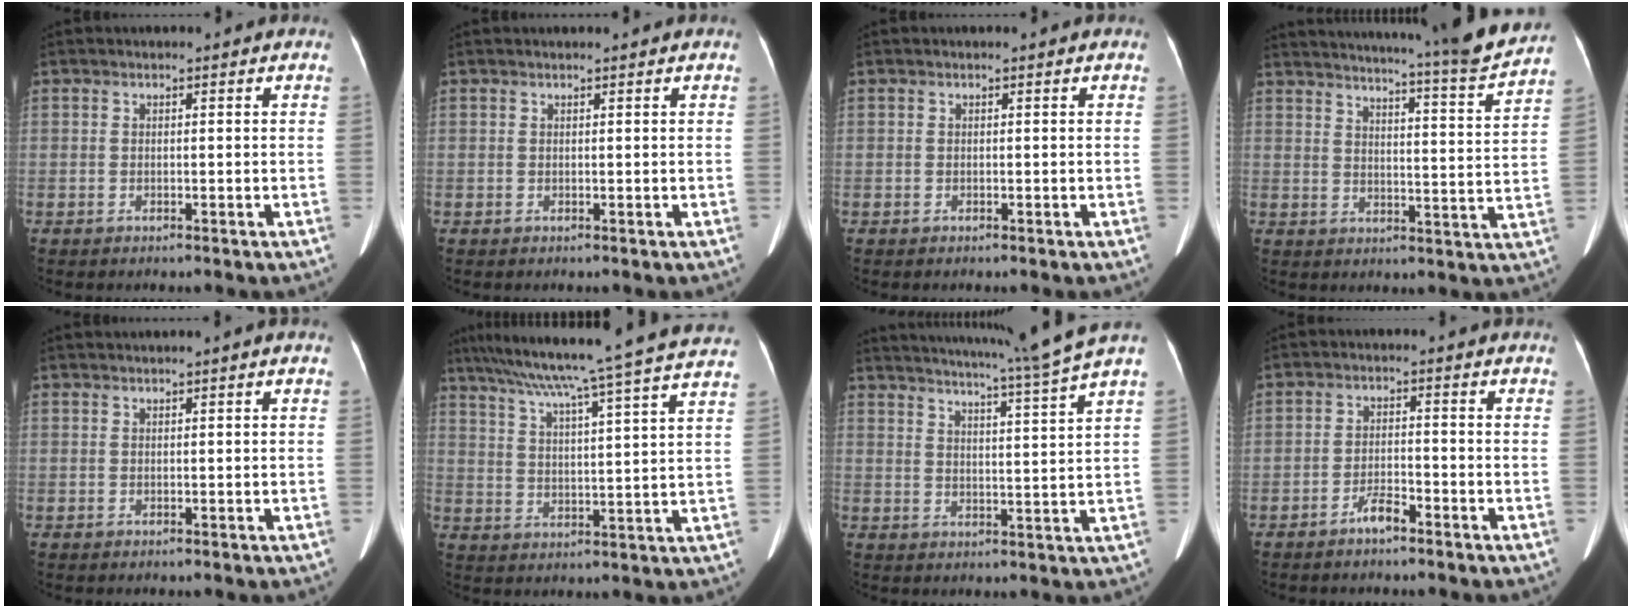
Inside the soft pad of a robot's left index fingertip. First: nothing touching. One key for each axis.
{"total": 0.8, "fx": 0.7, "fy": -0.1, "fz": 0.3, "tx": -0.006, "ty": 0.010, "tz": 0.011}
{"total": 0.0}
{"total": 20.8, "fx": 19.2, "fy": -1.2, "fz": 7.9, "tx": -0.129, "ty": -0.068, "tz": 0.241}
{"total": 0.6, "fx": 0.1, "fy": 0.0, "fz": 0.6, "tx": -0.010, "ty": 0.011, "tz": 0.006}
{"total": 23.3, "fx": 19.8, "fy": -1.5, "fz": 12.3, "tx": -0.217, "ty": -0.018, "tz": 0.266}
{"total": 13.7, "fx": 11.8, "fy": -3.3, "fz": 6.1, "tx": -0.104, "ty": -0.047, "tz": 0.161}
{"total": 3.0, "fx": -2.6, "fy": 0.6, "fz": 1.5, "tx": -0.031, "ty": -0.005, "tz": -0.048}